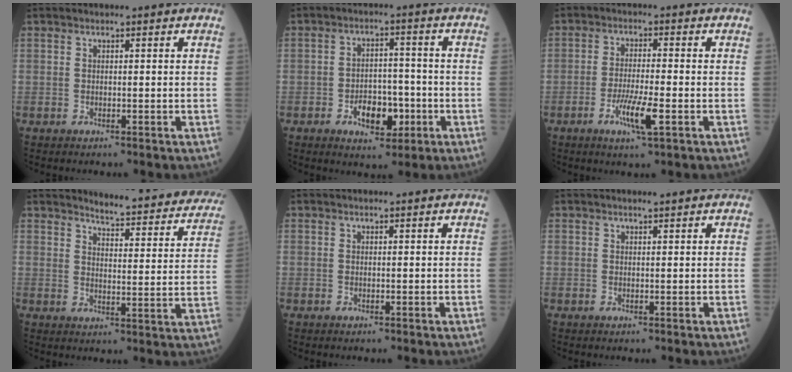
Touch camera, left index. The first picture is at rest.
{"total": 6.5, "force": [-2.6, 3.7, 4.6], "torque": [-0.074, 0.009, -0.039]}
{"total": 5.5, "force": [-2.3, 0.3, 4.9], "torque": [-0.096, -0.008, -0.043]}
{"total": 19.0, "force": [17.9, 2.7, 5.7], "torque": [-0.054, -0.073, 0.196]}
{"total": 0.0}
{"total": 1.2, "force": [0.9, 0.1, 0.7], "torque": [-0.014, 0.005, 0.016]}